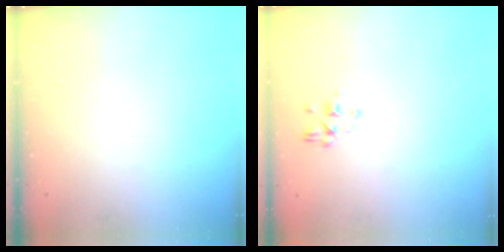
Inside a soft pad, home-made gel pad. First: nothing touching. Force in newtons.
{"total": 2.3, "press": 2.1, "slide": 0.7}